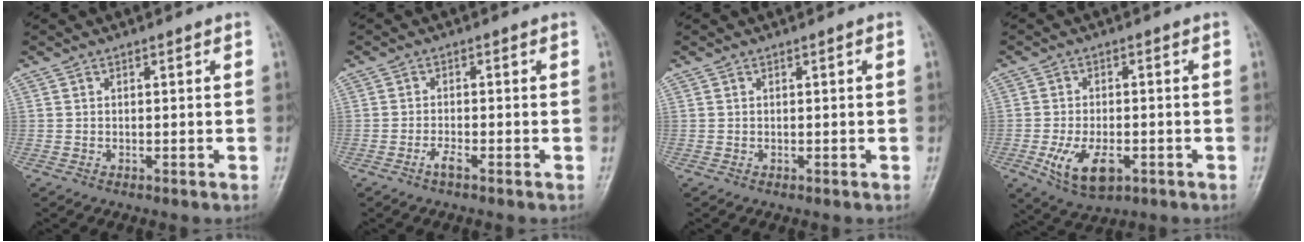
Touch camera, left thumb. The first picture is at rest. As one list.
[{"total": 1.9, "force": [-1.3, 0.3, 1.3], "torque": [-0.029, 0.004, -0.027]}, {"total": 0.0}, {"total": 8.7, "force": [-3.0, 4.7, 6.7], "torque": [-0.119, 0.001, -0.041]}]